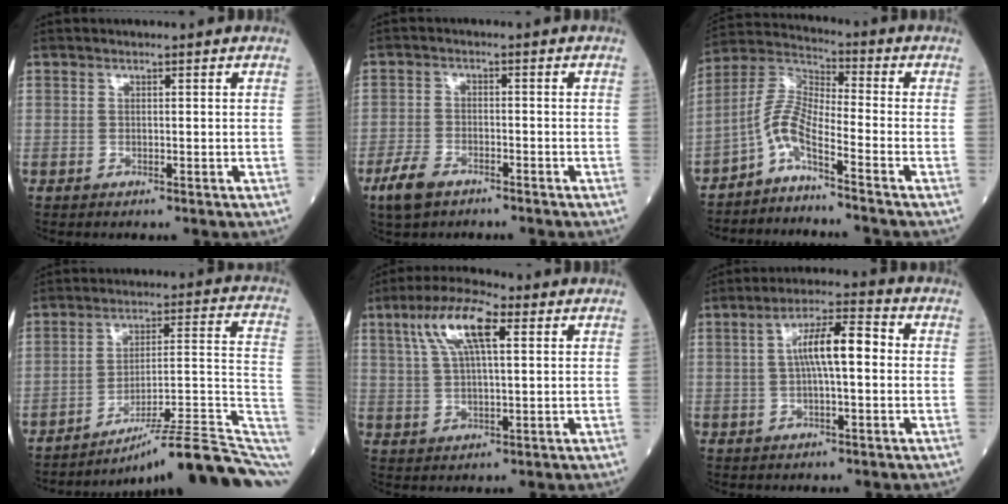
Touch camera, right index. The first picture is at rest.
{"total": 4.9, "force": [-3.5, 2.1, 2.7], "torque": [-0.066, -0.003, -0.063]}
{"total": 6.8, "force": [-4.4, 0.7, 5.1], "torque": [-0.115, 0.014, -0.093]}
{"total": 18.7, "force": [-13.8, 0.4, 12.6], "torque": [-0.107, 0.035, -0.202]}
{"total": 9.8, "force": [4.0, 2.5, 8.6], "torque": [-0.172, 0.023, 0.075]}
{"total": 8.2, "force": [0.6, 1.7, 8.0], "torque": [-0.143, 0.027, 0.006]}